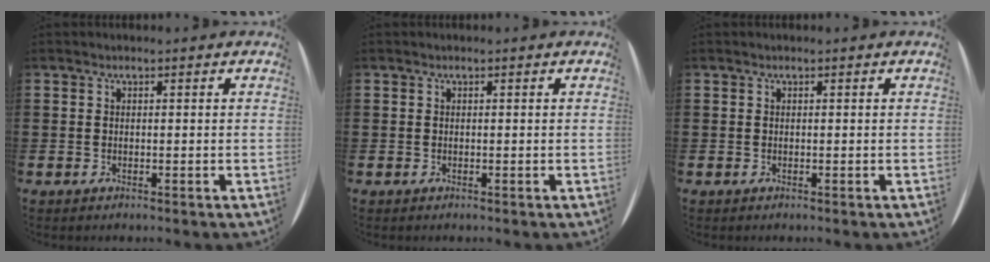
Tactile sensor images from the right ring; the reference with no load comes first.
{"total": 0.0}
{"total": 0.0}